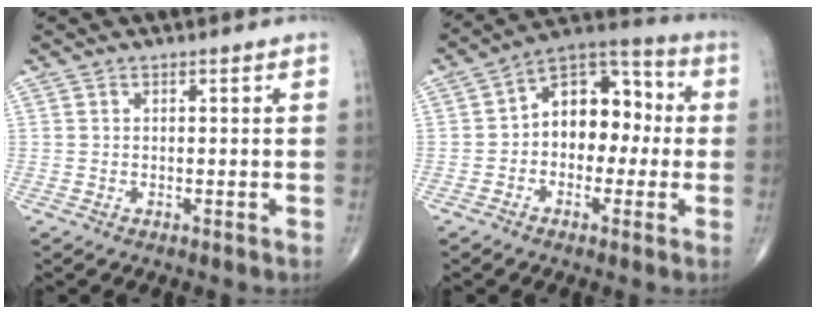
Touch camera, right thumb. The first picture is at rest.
{"total": 12.9, "force": [-0.1, 8.8, 9.5], "torque": [-0.098, 0.044, -0.018]}